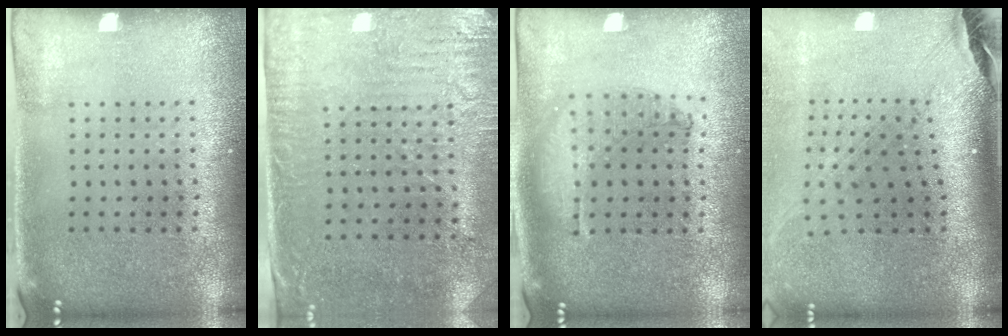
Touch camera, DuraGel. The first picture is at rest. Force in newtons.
{"total": 3.0, "press": 2.5, "slide": 1.7}
{"total": 0.9, "press": 0.9, "slide": 0.2}
{"total": 2.2, "press": 1.8, "slide": 1.4}